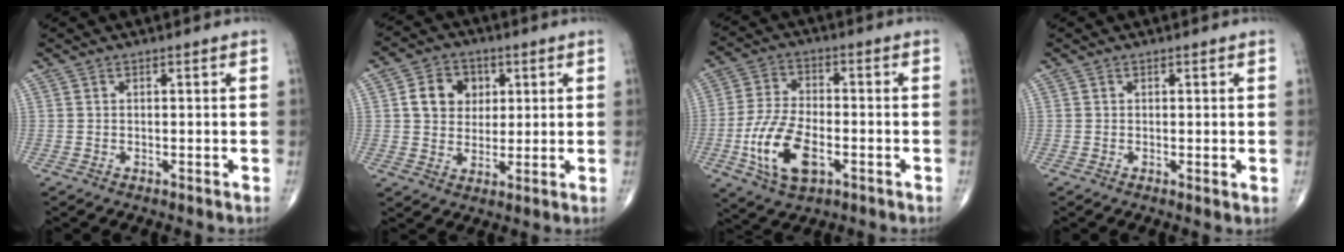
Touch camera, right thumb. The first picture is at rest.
{"total": 8.6, "force": [2.2, 7.1, 4.2], "torque": [-0.034, -0.005, 0.035]}
{"total": 12.9, "force": [-4.1, 6.8, 10.2], "torque": [-0.201, 0.010, -0.074]}
{"total": 0.8, "force": [0.1, 0.4, 0.8], "torque": [-0.012, -0.004, -0.001]}